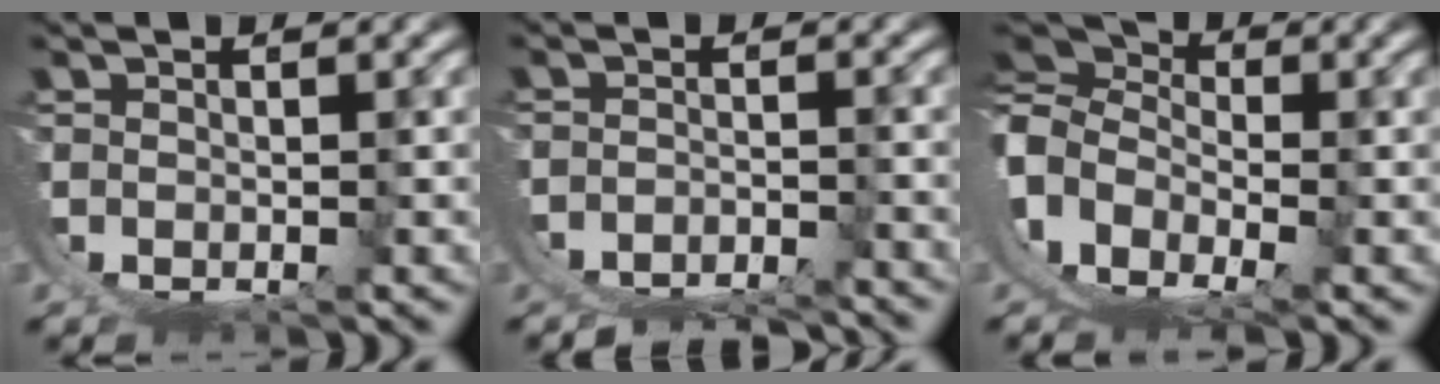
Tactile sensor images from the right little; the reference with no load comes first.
{"total": 5.7, "force": [-5.6, 0.2, 1.1], "torque": [-0.008, -0.024, -0.083]}
{"total": 12.5, "force": [-2.0, 10.5, 6.5], "torque": [-0.158, -0.033, -0.042]}